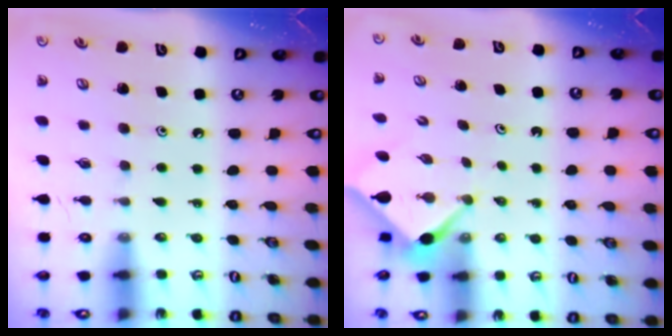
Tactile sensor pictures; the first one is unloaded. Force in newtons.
{"total": 3.1, "press": 3.1, "slide": 0.4}